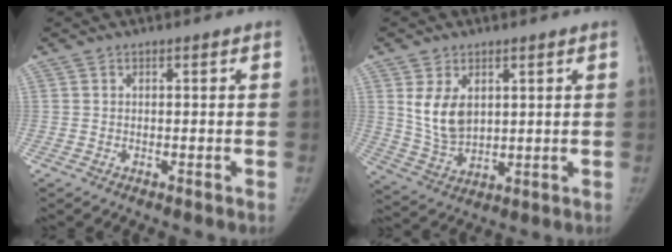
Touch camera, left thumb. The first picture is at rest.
{"total": 8.4, "force": [2.5, 5.5, 5.8], "torque": [-0.088, -0.017, 0.066]}